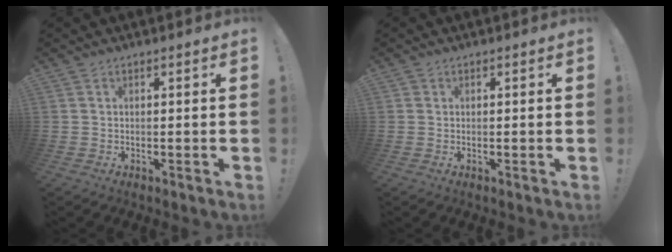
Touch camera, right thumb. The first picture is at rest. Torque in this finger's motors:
{"motor_torque": [0.32, 0.13, 0.30, -0.19, -0.06]}